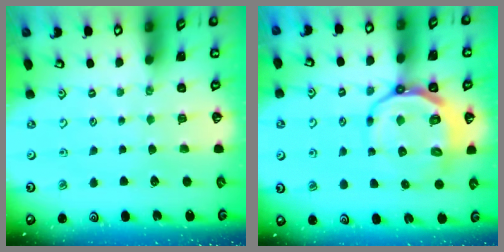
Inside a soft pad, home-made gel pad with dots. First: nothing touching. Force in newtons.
{"total": 12.7, "press": 12.4, "slide": 3.0}